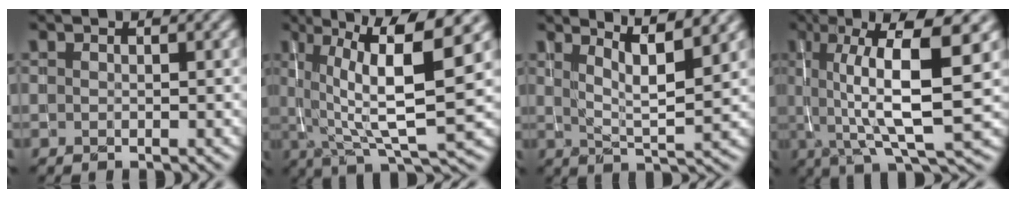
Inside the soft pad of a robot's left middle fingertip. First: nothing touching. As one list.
[{"total": 10.5, "force": [3.1, 2.4, 9.7], "torque": [-0.161, 0.008, 0.058]}, {"total": 5.2, "force": [3.4, 1.0, 3.9], "torque": [-0.056, 0.005, 0.044]}, {"total": 10.3, "force": [2.2, 2.3, 9.7], "torque": [-0.151, 0.006, 0.045]}]